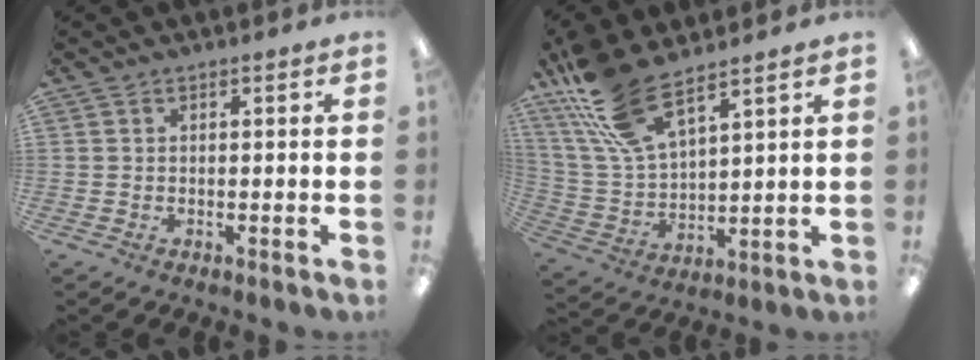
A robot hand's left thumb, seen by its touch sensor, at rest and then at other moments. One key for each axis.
{"total": 16.4, "fx": 11.4, "fy": 6.0, "fz": 10.1, "tx": -0.242, "ty": -0.050, "tz": 0.204}